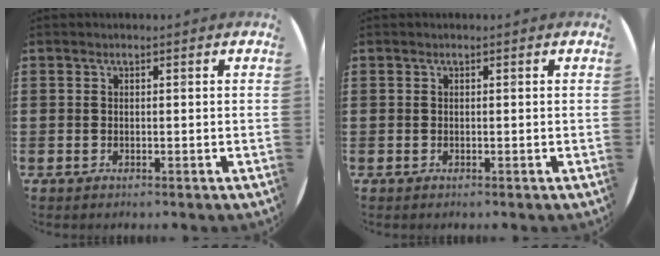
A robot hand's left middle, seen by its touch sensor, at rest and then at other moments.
{"total": 0.0}